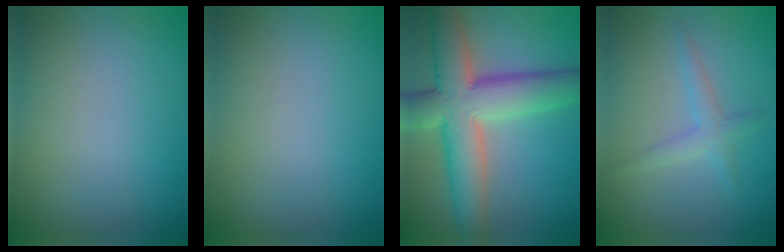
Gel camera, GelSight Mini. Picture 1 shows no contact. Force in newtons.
{"total": 0.0}
{"total": 10.1, "press": 10.0, "slide": 0.8}
{"total": 1.9, "press": 1.9, "slide": 0.1}